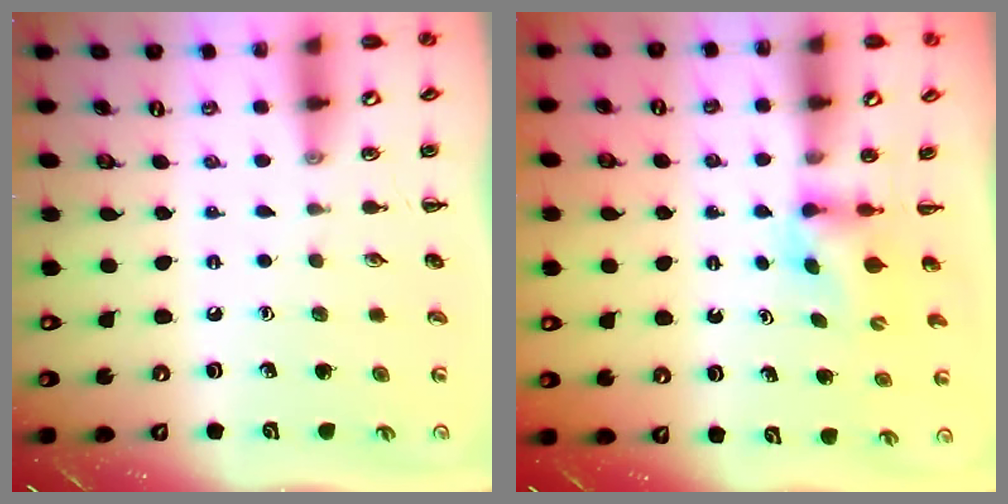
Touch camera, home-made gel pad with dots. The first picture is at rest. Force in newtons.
{"total": 2.9, "press": 2.6, "slide": 1.2}